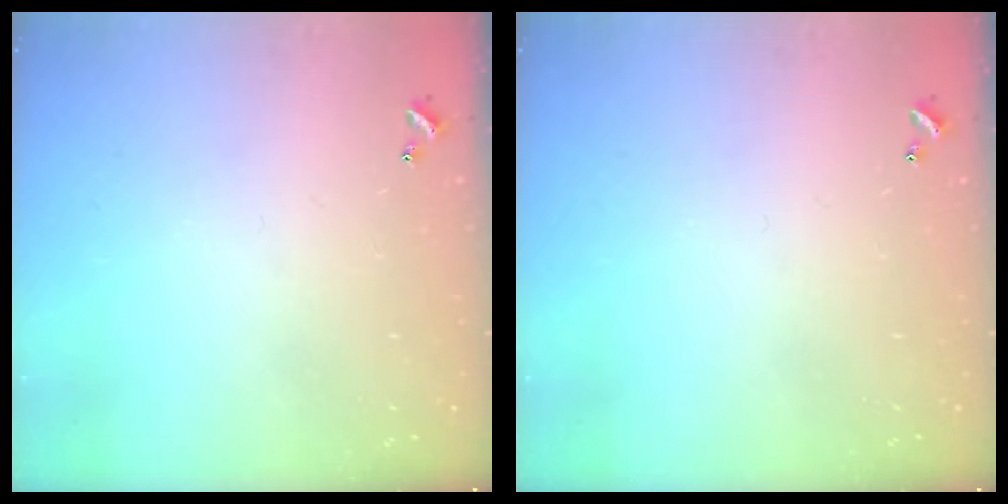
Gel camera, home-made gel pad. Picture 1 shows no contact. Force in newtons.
{"total": 0.0}